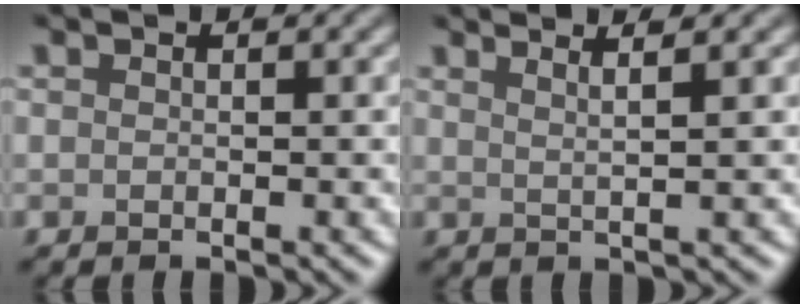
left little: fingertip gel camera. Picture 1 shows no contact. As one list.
[{"total": 3.5, "force": [2.3, 1.1, 2.4], "torque": [-0.015, 0.019, 0.000]}]